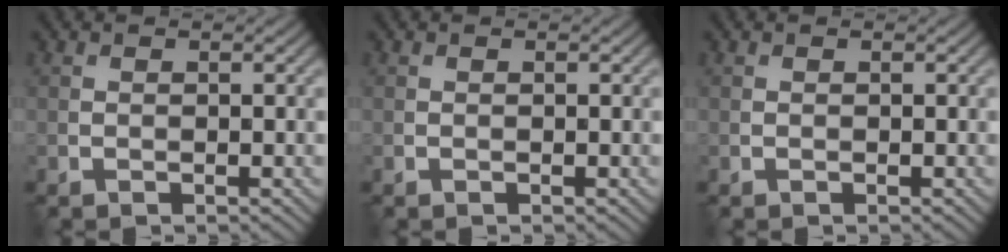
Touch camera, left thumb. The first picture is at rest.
{"total": 0.0}
{"total": 0.0}